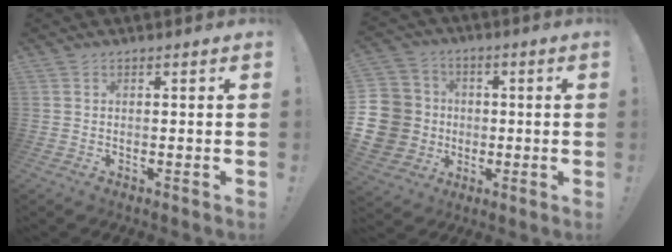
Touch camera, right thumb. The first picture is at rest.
{"total": 14.4, "force": [-1.7, 13.4, 5.2], "torque": [-0.107, 0.018, -0.012]}